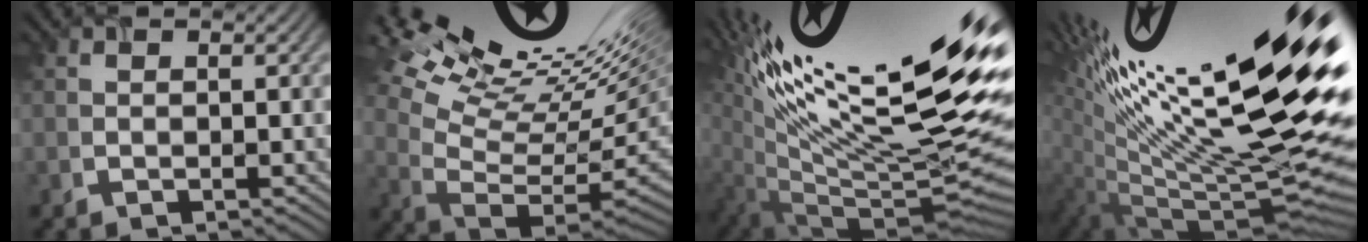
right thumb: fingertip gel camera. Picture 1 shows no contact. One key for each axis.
{"total": 16.9, "fx": 8.8, "fy": 5.3, "fz": 13.4, "tx": -0.214, "ty": 0.045, "tz": 0.153}
{"total": 18.2, "fx": 7.6, "fy": 4.5, "fz": 15.9, "tx": -0.222, "ty": 0.027, "tz": 0.127}
{"total": 20.2, "fx": 7.1, "fy": 5.3, "fz": 18.1, "tx": -0.246, "ty": 0.027, "tz": 0.134}